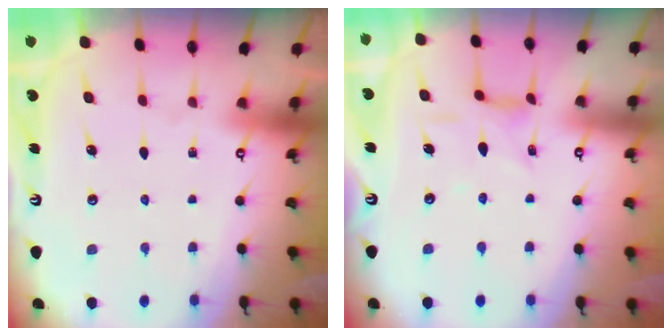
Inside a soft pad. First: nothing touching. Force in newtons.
{"total": 6.9, "press": 6.9, "slide": 0.6}